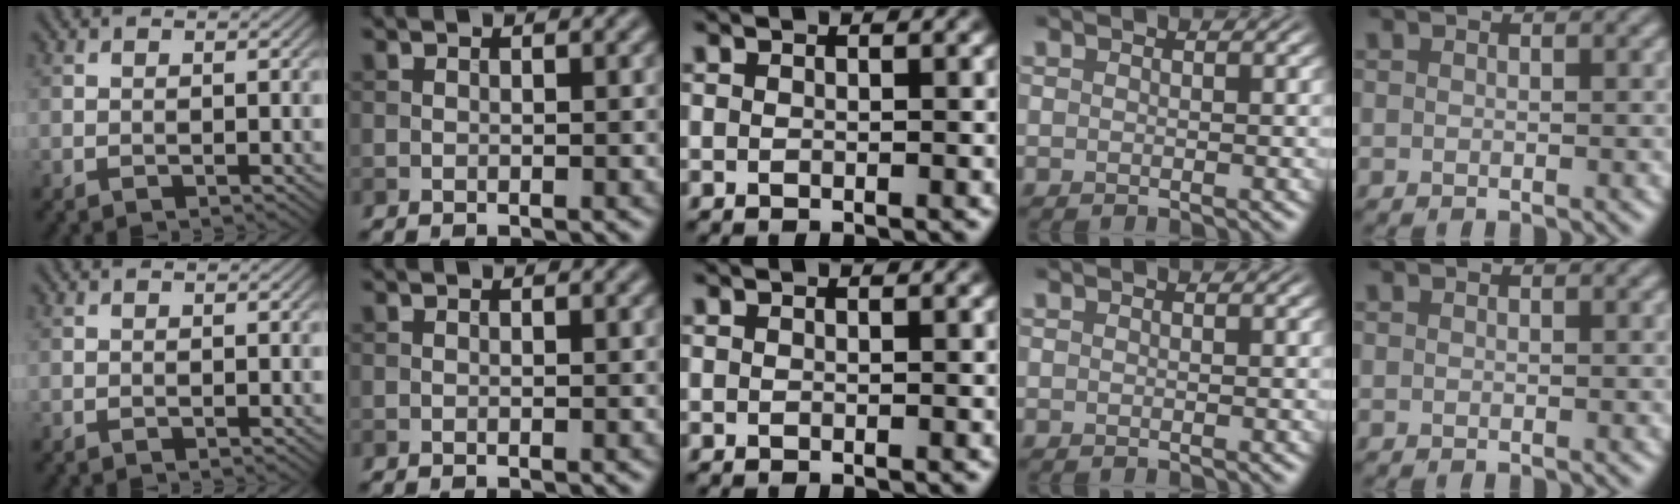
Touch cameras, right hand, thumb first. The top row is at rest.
{}